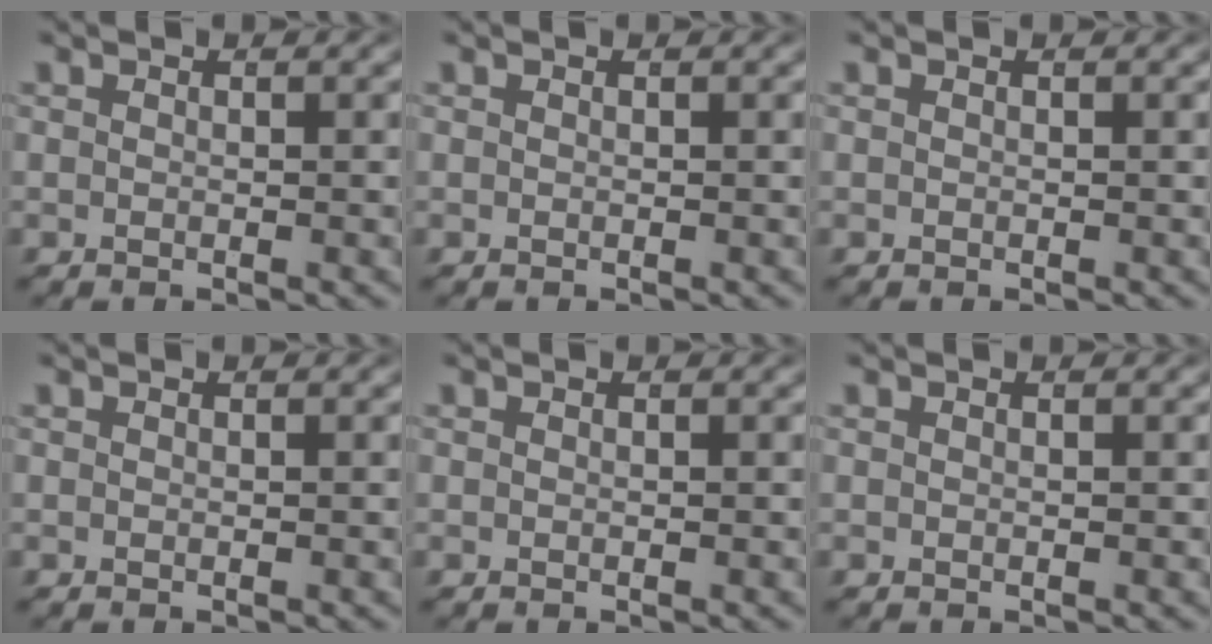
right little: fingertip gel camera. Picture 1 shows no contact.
{"total": 0.0}
{"total": 0.0}
{"total": 0.0}
{"total": 0.0}
{"total": 0.0}